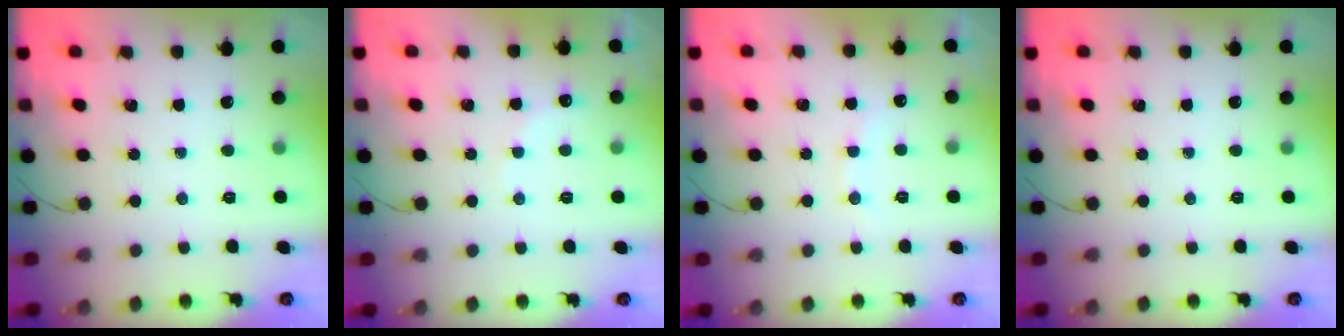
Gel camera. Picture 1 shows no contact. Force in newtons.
{"total": 5.5, "press": 5.4, "slide": 1.1}
{"total": 7.3, "press": 7.2, "slide": 1.0}
{"total": 0.0}